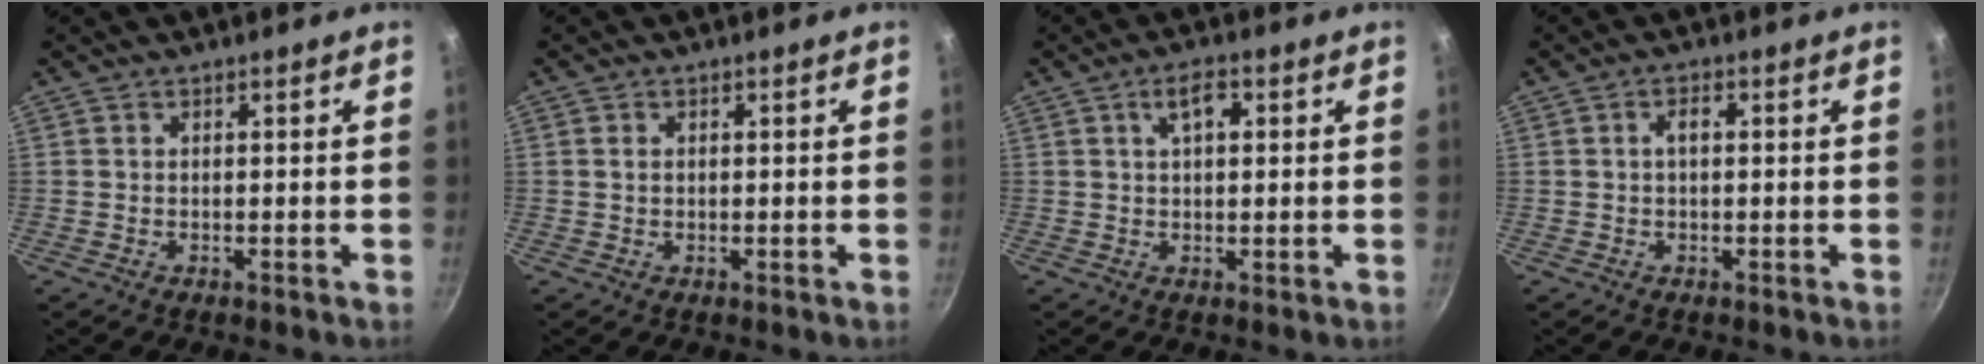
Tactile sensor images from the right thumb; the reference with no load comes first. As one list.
[{"total": 1.0, "force": [0.2, 0.8, 0.5], "torque": [-0.009, 0.004, 0.004]}, {"total": 4.6, "force": [1.5, 2.1, 3.8], "torque": [-0.056, 0.003, 0.021]}, {"total": 1.9, "force": [0.1, 1.0, 1.6], "torque": [-0.030, 0.008, 0.002]}]